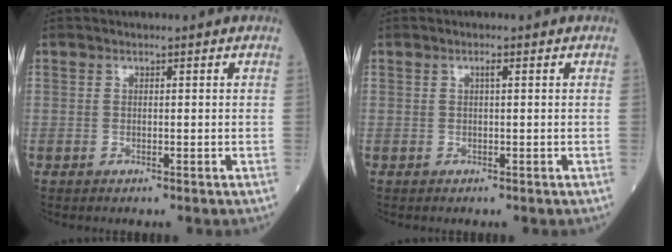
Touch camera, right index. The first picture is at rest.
{"total": 1.0, "force": [0.2, 0.3, 0.9], "torque": [-0.023, 0.003, 0.003]}